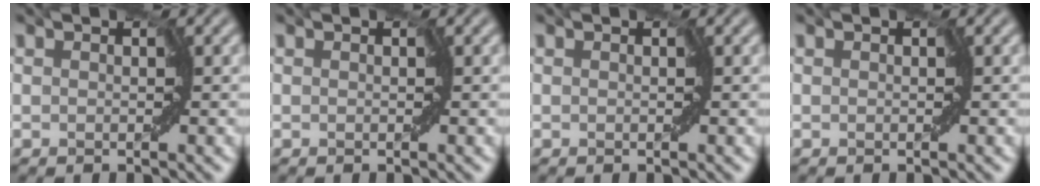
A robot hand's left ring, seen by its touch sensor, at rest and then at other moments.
{"total": 0.0}
{"total": 0.0}
{"total": 0.0}